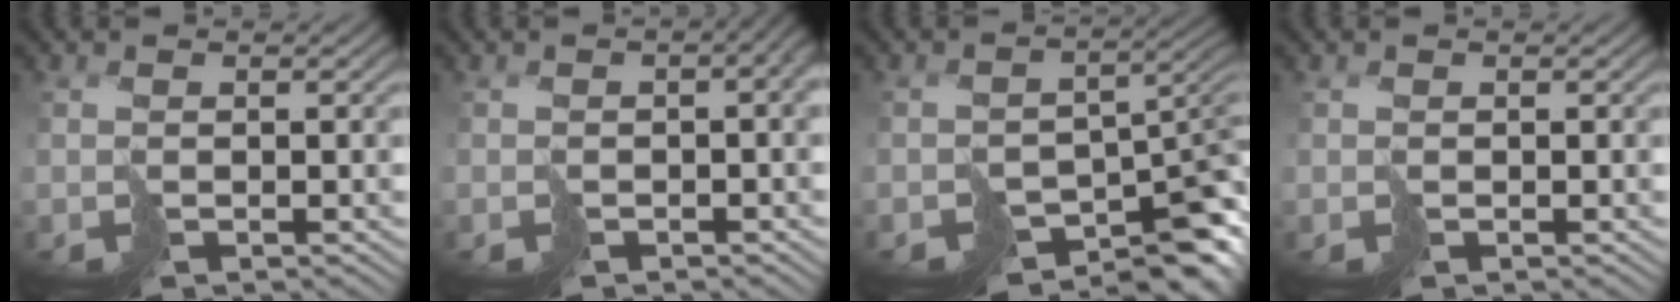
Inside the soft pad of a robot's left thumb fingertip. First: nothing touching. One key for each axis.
{"total": 3.8, "fx": -0.9, "fy": 1.5, "fz": 3.4, "tx": -0.039, "ty": -0.008, "tz": -0.003}
{"total": 9.8, "fx": -6.3, "fy": 4.6, "fz": 6.0, "tx": -0.076, "ty": -0.028, "tz": -0.085}
{"total": 0.0}